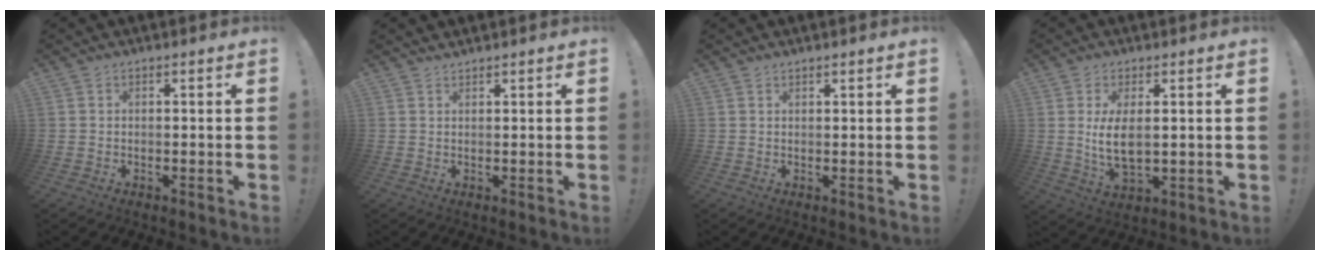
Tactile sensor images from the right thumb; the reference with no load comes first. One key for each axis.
{"total": 1.2, "fx": 1.2, "fy": 0.0, "fz": 0.0, "tx": 0.008, "ty": -0.005, "tz": 0.021}
{"total": 0.9, "fx": 0.8, "fy": 0.0, "fz": 0.2, "tx": 0.002, "ty": -0.003, "tz": 0.014}
{"total": 7.7, "fx": 1.3, "fy": 3.3, "fz": 6.8, "tx": -0.129, "ty": -0.020, "tz": 0.020}